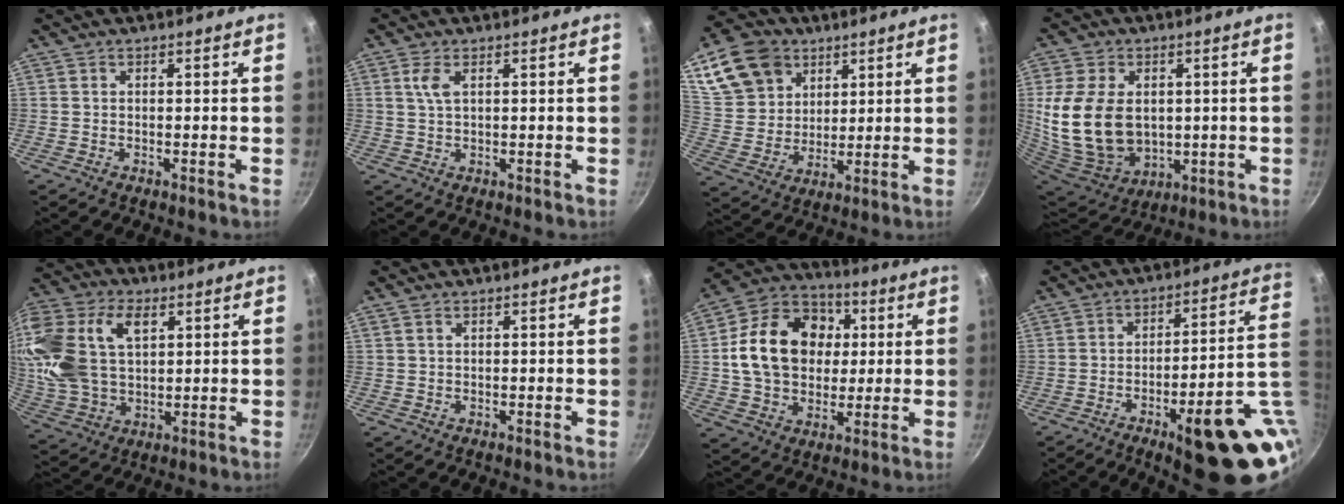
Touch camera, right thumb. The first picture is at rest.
{"total": 3.1, "force": [1.2, 1.3, 2.5], "torque": [-0.052, -0.004, 0.024]}
{"total": 17.1, "force": [8.5, 12.8, 7.4], "torque": [-0.132, -0.018, 0.168]}
{"total": 20.3, "force": [1.5, 14.6, 14.0], "torque": [-0.270, -0.014, 0.053]}
{"total": 22.4, "force": [7.0, 14.4, 15.6], "torque": [-0.341, 0.008, 0.135]}
{"total": 0.8, "force": [0.4, 0.4, 0.5], "torque": [-0.008, 0.000, 0.009]}
{"total": 19.8, "force": [2.8, 15.4, 12.1], "torque": [-0.178, 0.021, 0.045]}
{"total": 21.3, "force": [-5.5, 6.0, 19.7], "torque": [-0.215, 0.016, -0.064]}